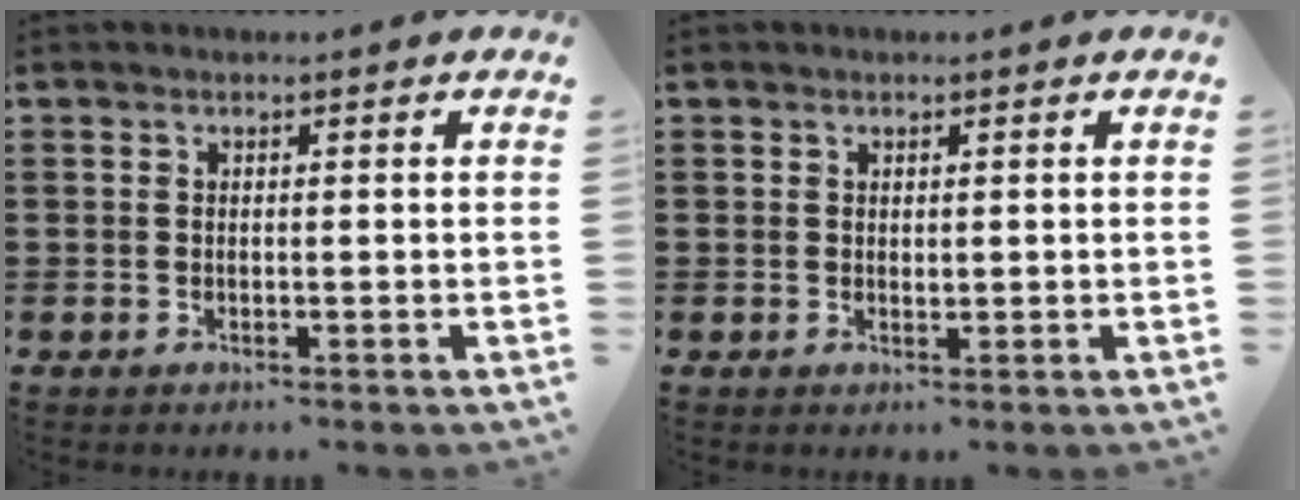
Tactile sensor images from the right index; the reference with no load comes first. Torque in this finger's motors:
{"motor_torque": [0.33, 0.31, 0.01, 0.00]}